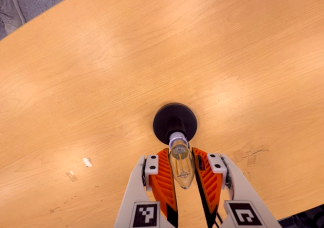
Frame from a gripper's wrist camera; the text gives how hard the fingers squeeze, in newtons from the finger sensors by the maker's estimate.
{"total": 15.5, "left": 17.7, "right": 13.4}